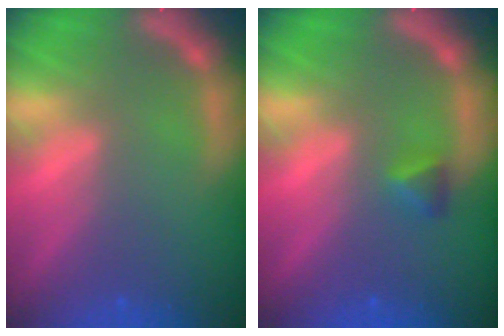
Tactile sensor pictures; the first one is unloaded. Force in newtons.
{"total": 1.4}